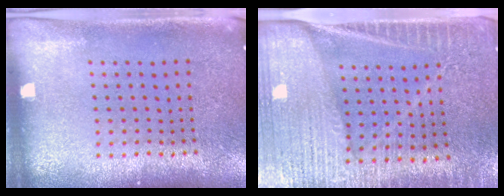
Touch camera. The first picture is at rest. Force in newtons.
{"total": 4.0, "press": 3.7, "slide": 1.5}